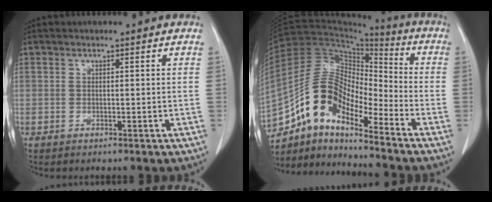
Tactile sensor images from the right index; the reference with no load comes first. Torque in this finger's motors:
{"motor_torque": [1.14, -0.99, 0.88, 0.12]}